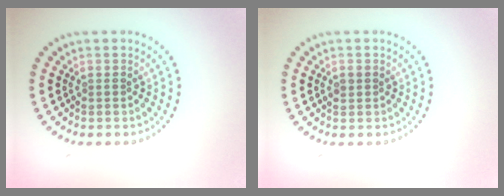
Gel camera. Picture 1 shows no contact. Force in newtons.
{"total": 0.9, "press": 0.9, "slide": 0.1}